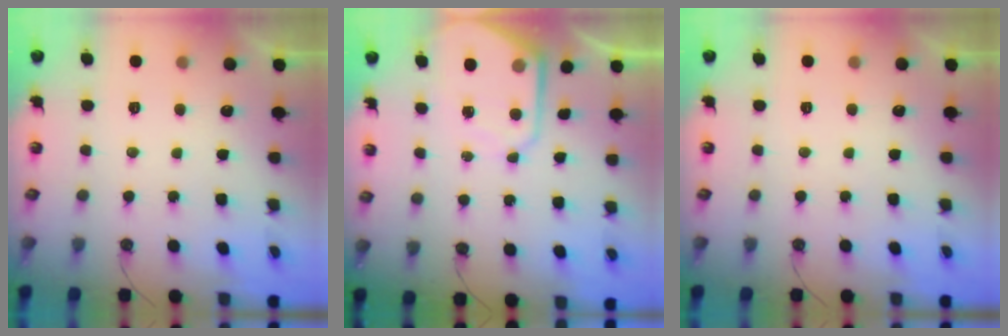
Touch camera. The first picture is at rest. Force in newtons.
{"total": 7.6, "press": 7.6, "slide": 0.6}
{"total": 0.0}